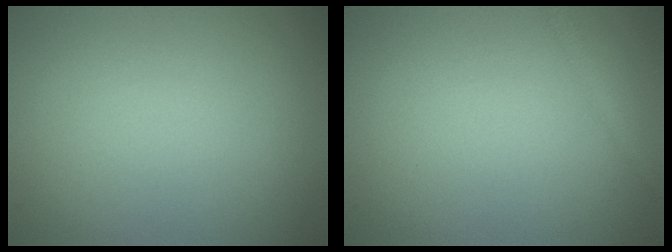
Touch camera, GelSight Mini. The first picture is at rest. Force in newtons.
{"total": 1.1, "press": 1.1, "slide": 0.1}